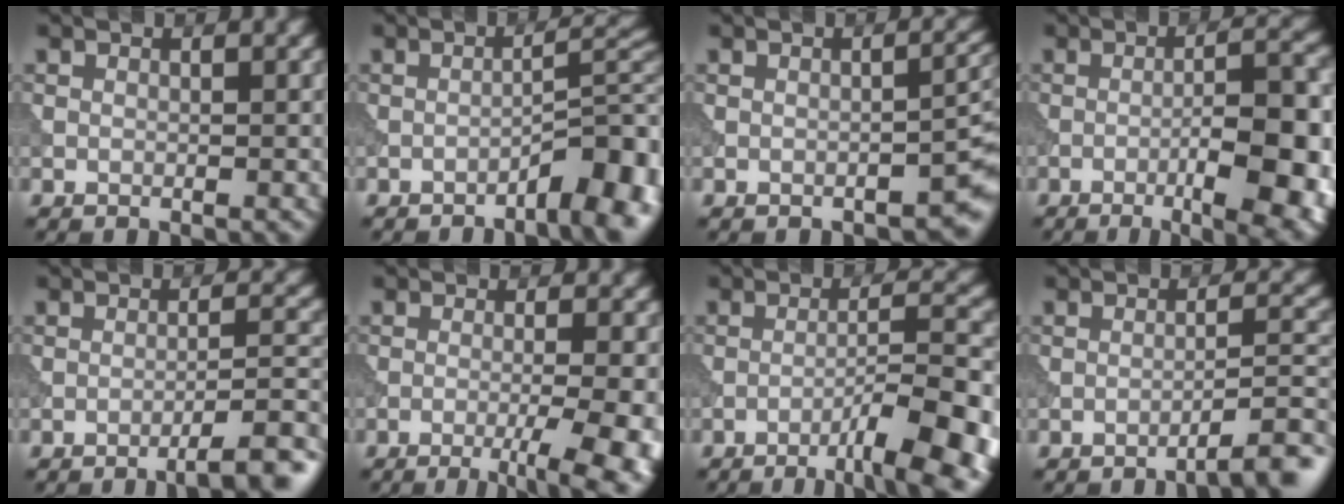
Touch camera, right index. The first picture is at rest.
{"total": 6.5, "force": [-3.6, 1.3, 5.2], "torque": [-0.068, 0.018, -0.050]}
{"total": 2.7, "force": [-1.7, 0.7, 2.0], "torque": [-0.022, 0.007, -0.025]}
{"total": 10.9, "force": [-3.6, 3.2, 9.8], "torque": [-0.116, 0.004, -0.043]}
{"total": 5.7, "force": [-3.6, 1.0, 4.2], "torque": [-0.048, 0.013, -0.057]}
{"total": 7.4, "force": [-2.7, 2.3, 6.5], "torque": [-0.073, 0.001, -0.035]}
{"total": 9.7, "force": [-5.1, 2.0, 8.0], "torque": [-0.103, 0.013, -0.064]}
{"total": 4.8, "force": [-3.4, 0.8, 3.4], "torque": [-0.034, 0.016, -0.053]}